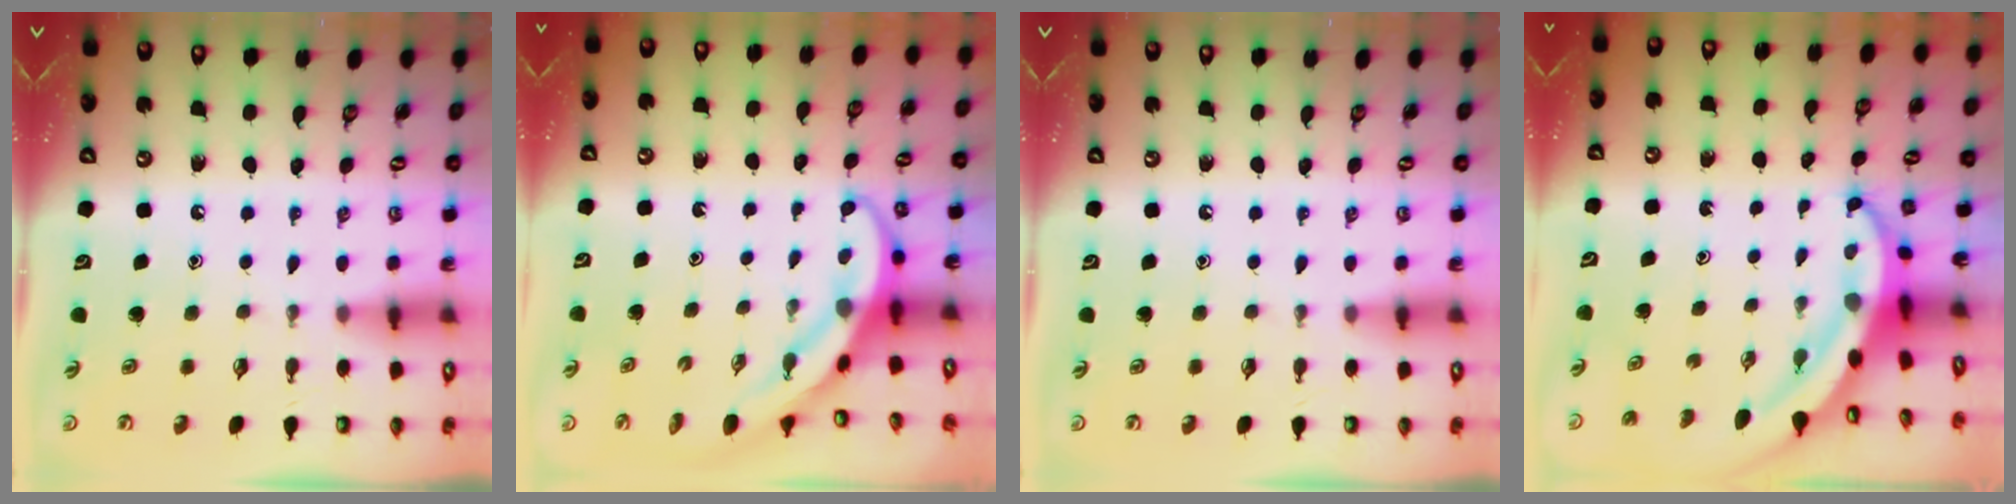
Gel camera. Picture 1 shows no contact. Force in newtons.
{"total": 3.9, "press": 3.9, "slide": 0.4}
{"total": 0.0}
{"total": 4.8, "press": 4.7, "slide": 0.5}